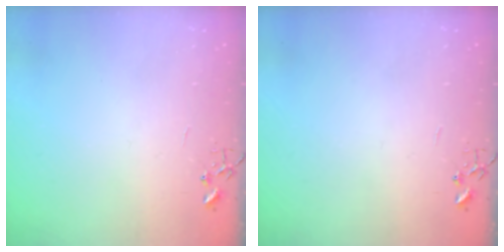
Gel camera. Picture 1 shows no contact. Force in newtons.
{"total": 0.0}